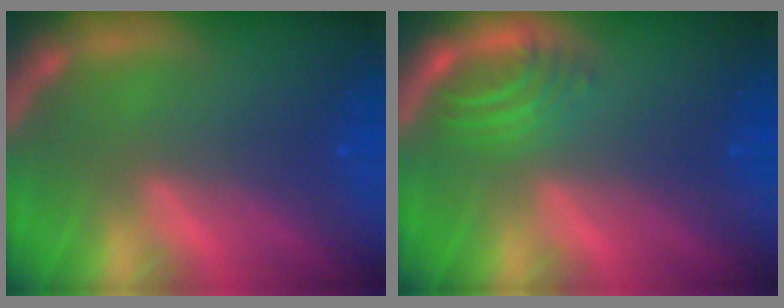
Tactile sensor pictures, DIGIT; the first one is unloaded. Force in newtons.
{"total": 2.9}